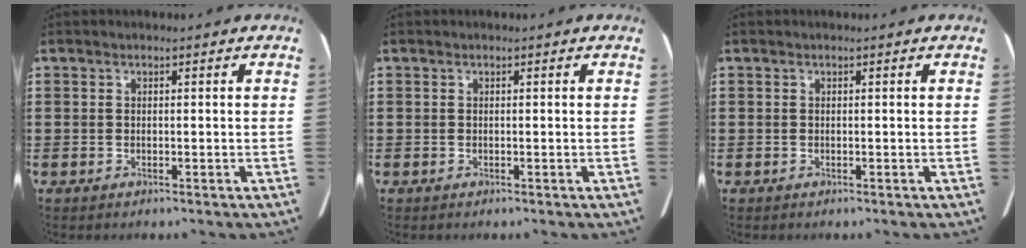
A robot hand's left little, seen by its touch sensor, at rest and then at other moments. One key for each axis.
{"total": 0.0}
{"total": 0.0}